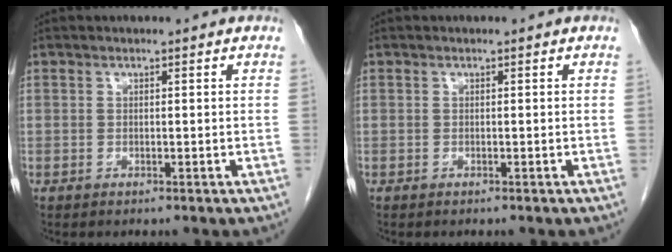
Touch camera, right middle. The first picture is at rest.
{"total": 0.0}